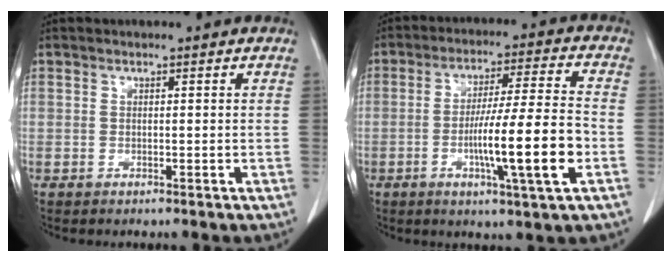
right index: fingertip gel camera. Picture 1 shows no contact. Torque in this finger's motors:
{"motor_torque": [1.89, -0.25, 0.93, 0.21]}